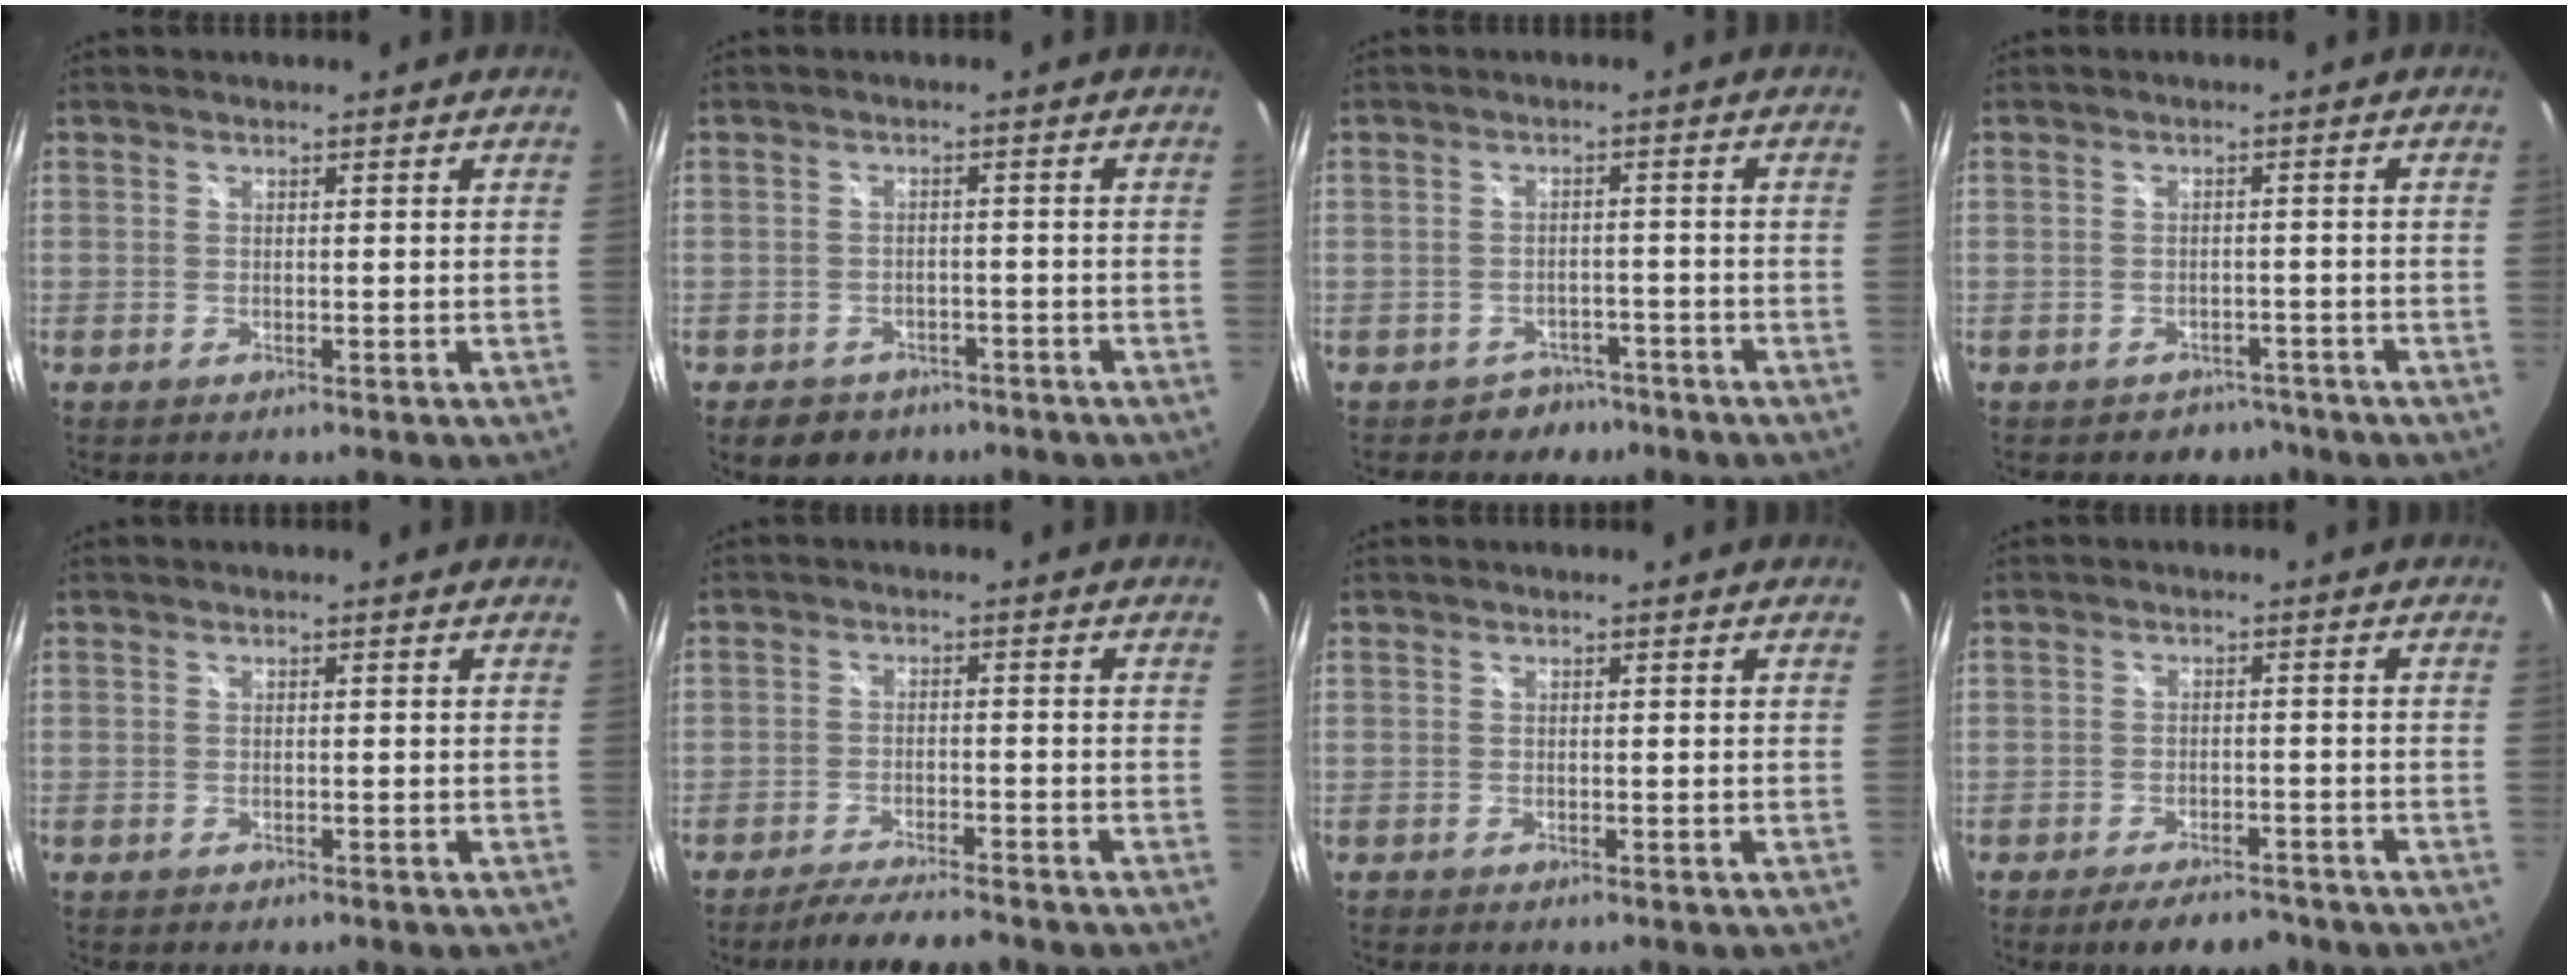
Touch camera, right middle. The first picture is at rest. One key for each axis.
{"total": 6.2, "fx": -4.2, "fy": 4.2, "fz": 1.8, "tx": -0.041, "ty": 0.004, "tz": -0.052}
{"total": 4.6, "fx": -3.3, "fy": 3.2, "fz": 0.0, "tx": -0.001, "ty": 0.018, "tz": -0.046}
{"total": 4.1, "fx": -3.1, "fy": 2.7, "fz": 0.2, "tx": -0.004, "ty": 0.009, "tz": -0.038}
{"total": 0.6, "fx": -0.5, "fy": 0.3, "fz": 0.1, "tx": -0.005, "ty": -0.002, "tz": -0.008}
{"total": 6.7, "fx": -6.1, "fy": 0.7, "fz": 2.7, "tx": -0.068, "ty": -0.005, "tz": -0.100}
{"total": 0.0}
{"total": 6.4, "fx": -5.1, "fy": 2.6, "fz": 2.9, "tx": -0.063, "ty": 0.001, "tz": -0.074}